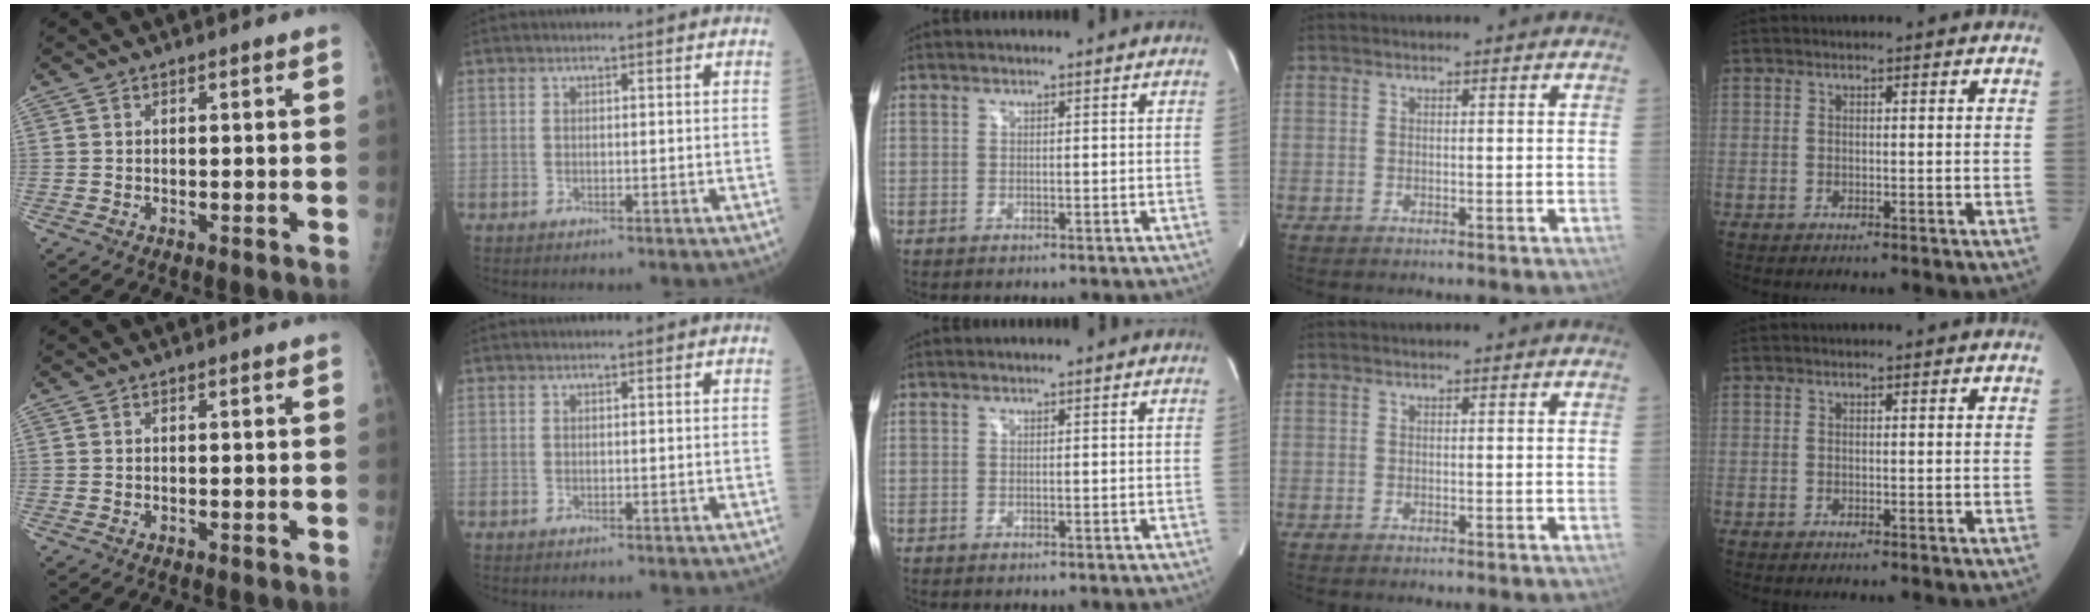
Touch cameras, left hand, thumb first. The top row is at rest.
{}